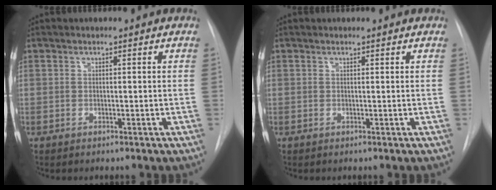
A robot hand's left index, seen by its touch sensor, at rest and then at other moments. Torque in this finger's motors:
{"motor_torque": [-0.05, -0.04, -0.04, -0.01]}